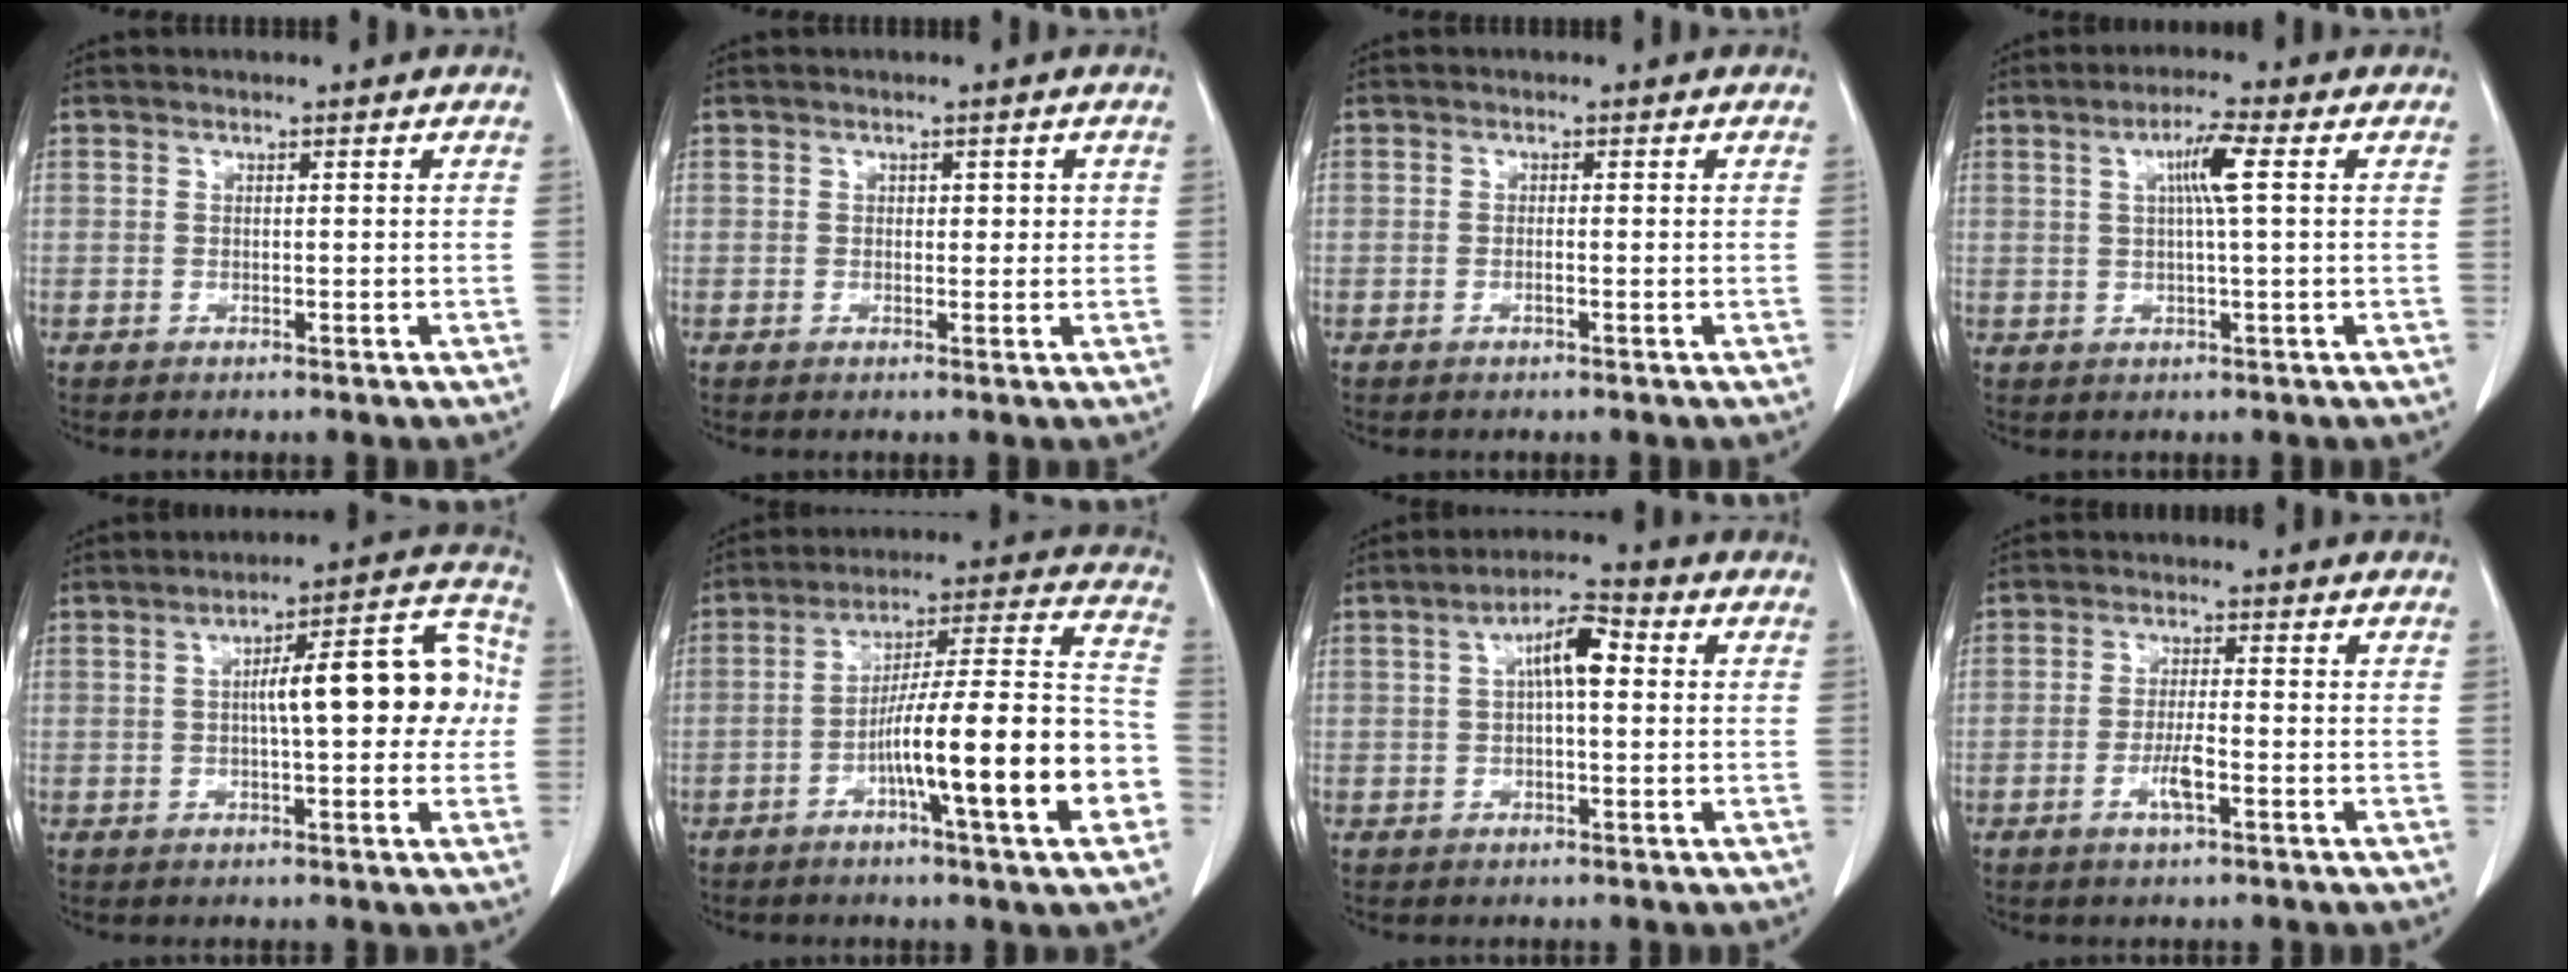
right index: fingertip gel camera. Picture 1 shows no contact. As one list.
[{"total": 1.9, "force": [0.5, 1.2, 1.4], "torque": [-0.013, 0.005, 0.004]}, {"total": 0.5, "force": [-0.2, 0.1, 0.5], "torque": [-0.009, 0.000, -0.003]}, {"total": 5.1, "force": [1.3, -0.3, 4.9], "torque": [-0.085, 0.003, 0.021]}, {"total": 13.2, "force": [1.0, 3.6, 12.7], "torque": [-0.167, 0.047, 0.014]}, {"total": 19.6, "force": [-6.3, 1.2, 18.6], "torque": [-0.240, 0.018, -0.095]}, {"total": 6.6, "force": [1.3, 1.8, 6.2], "torque": [-0.108, 0.022, 0.019]}, {"total": 3.9, "force": [-1.5, 0.7, 3.6], "torque": [-0.067, -0.002, -0.029]}]